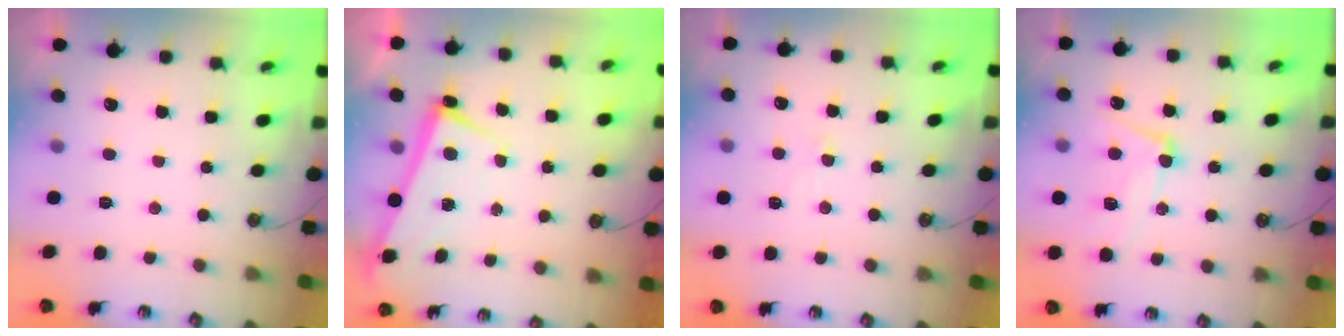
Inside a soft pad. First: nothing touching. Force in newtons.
{"total": 2.8, "press": 2.8, "slide": 0.5}
{"total": 1.2, "press": 1.0, "slide": 0.6}
{"total": 12.2, "press": 12.1, "slide": 1.8}